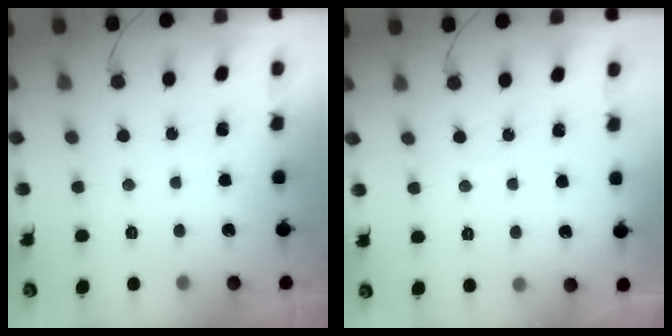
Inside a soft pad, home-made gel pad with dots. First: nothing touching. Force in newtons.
{"total": 1.7, "press": 1.7, "slide": 0.2}